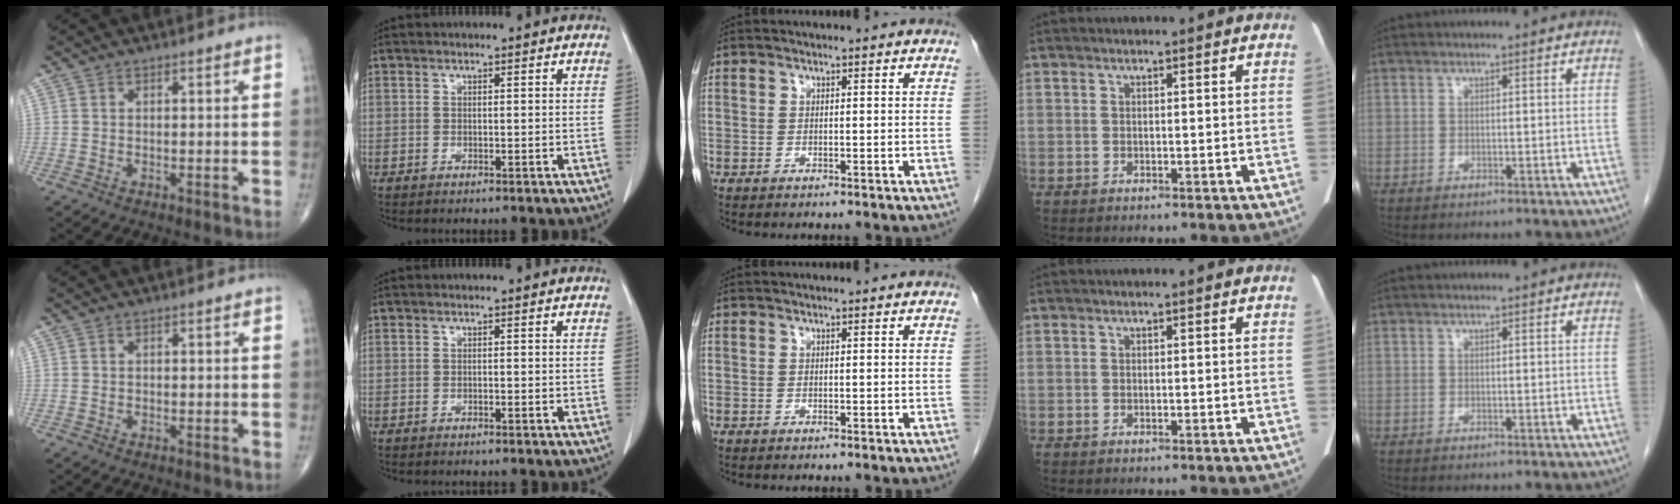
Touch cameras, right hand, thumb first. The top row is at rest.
{"index": {"total": 0.7, "force": [-0.2, 0.3, 0.6], "torque": [-0.009, 0.001, -0.001]}}